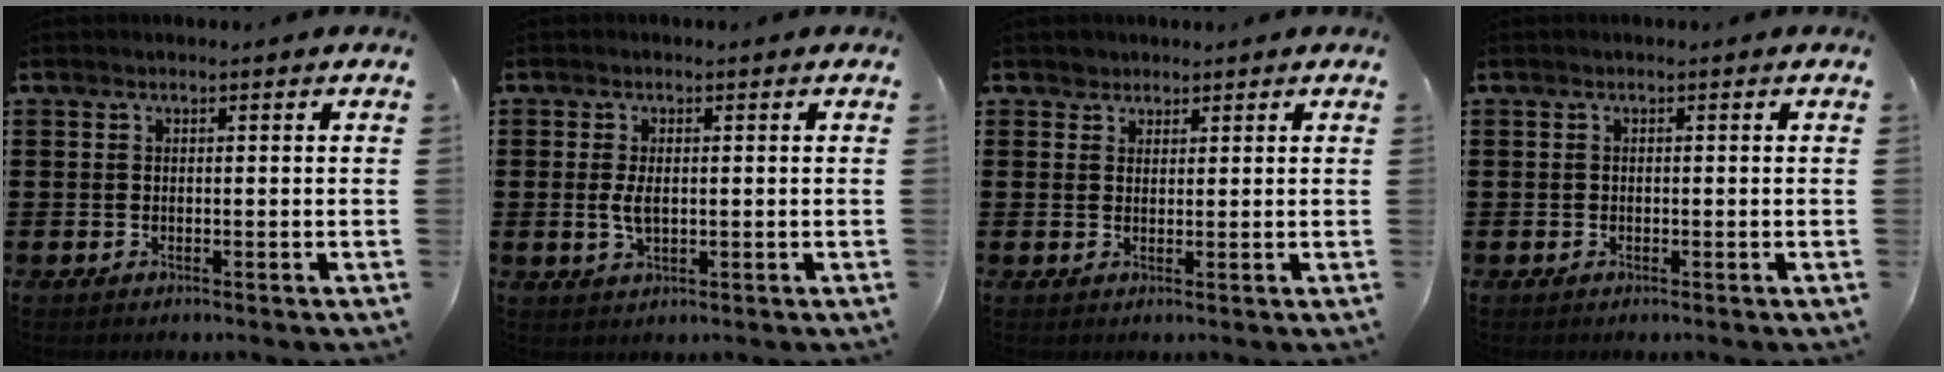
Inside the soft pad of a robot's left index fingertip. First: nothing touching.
{"total": 3.0, "force": [0.1, 1.3, 2.7], "torque": [-0.061, 0.001, -0.002]}
{"total": 1.9, "force": [1.4, 1.2, -0.1], "torque": [-0.004, 0.005, 0.029]}
{"total": 0.0}